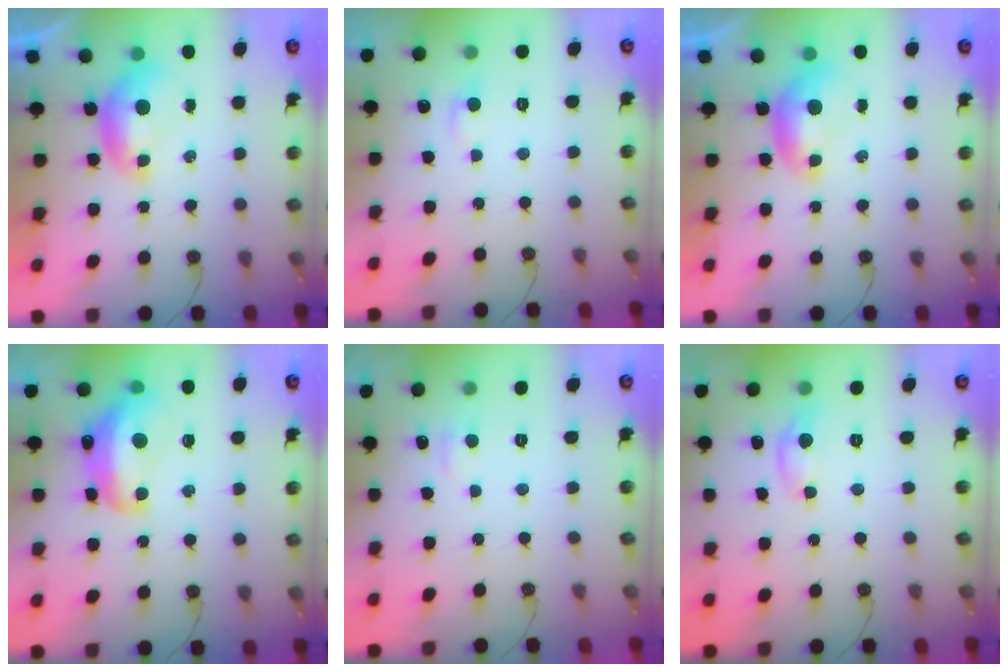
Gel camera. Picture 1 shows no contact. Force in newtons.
{"total": 1.3, "press": 1.2, "slide": 0.5}
{"total": 0.0}
{"total": 8.4, "press": 8.2, "slide": 1.7}
{"total": 1.6, "press": 1.5, "slide": 0.6}
{"total": 2.6, "press": 2.6, "slide": 0.2}